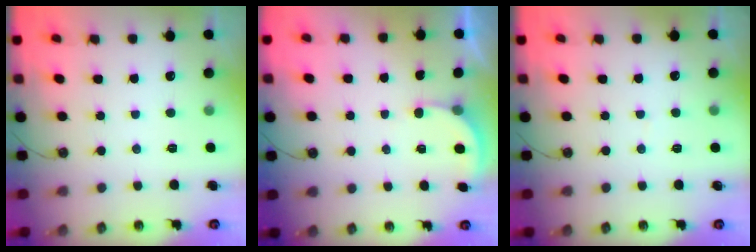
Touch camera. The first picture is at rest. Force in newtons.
{"total": 2.4, "press": 2.4, "slide": 0.3}
{"total": 1.9, "press": 1.9, "slide": 0.2}